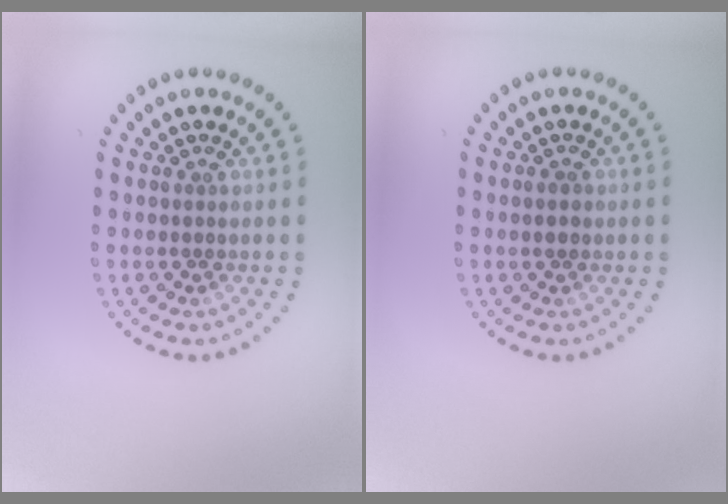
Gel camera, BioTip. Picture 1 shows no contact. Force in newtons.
{"total": 1.2, "press": 1.2, "slide": 0.0}